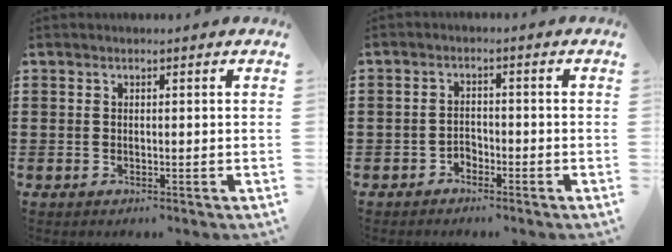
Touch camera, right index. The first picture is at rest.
{"total": 1.9, "force": [-1.7, 1.0, 0.1], "torque": [-0.009, 0.003, -0.037]}